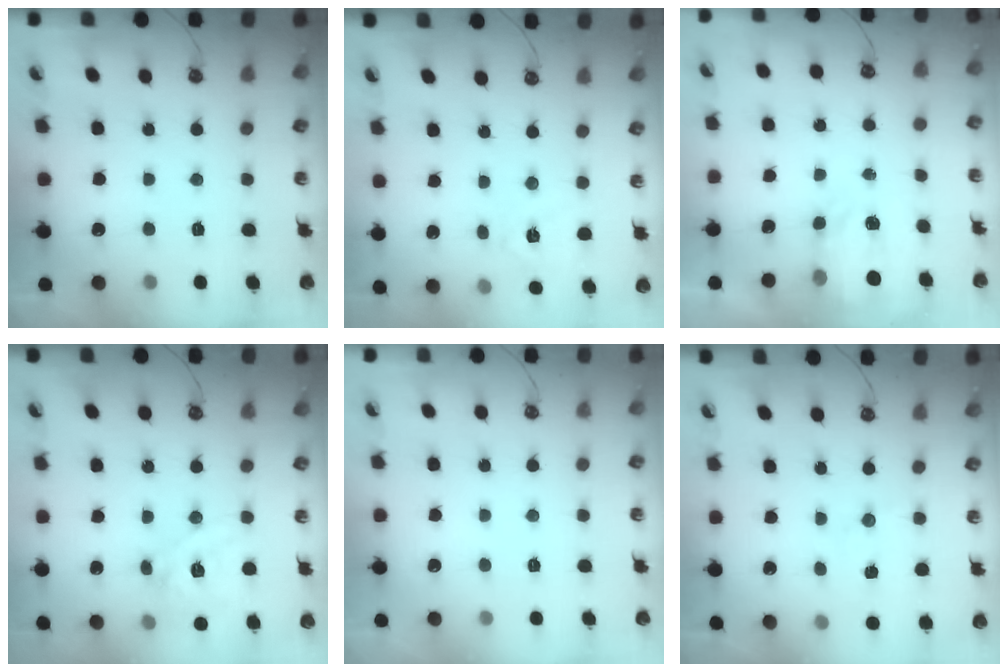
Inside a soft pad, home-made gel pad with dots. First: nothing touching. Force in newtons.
{"total": 7.9, "press": 7.8, "slide": 0.9}
{"total": 3.8, "press": 3.7, "slide": 0.7}
{"total": 13.1, "press": 13.0, "slide": 1.7}
{"total": 0.0}
{"total": 5.1, "press": 5.1, "slide": 0.5}